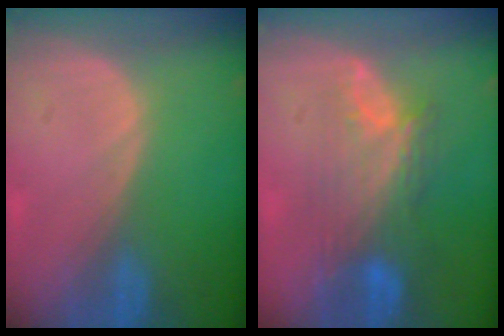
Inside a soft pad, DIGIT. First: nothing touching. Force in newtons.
{"total": 8.3, "press": 7.7, "slide": 3.3}